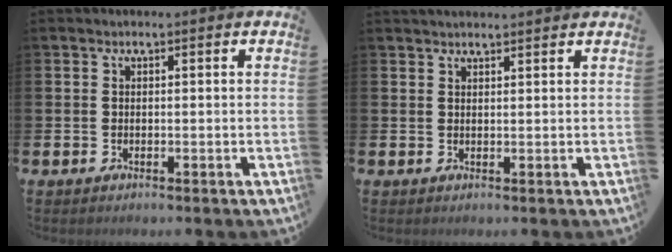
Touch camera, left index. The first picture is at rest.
{"total": 1.7, "force": [1.7, 0.1, 0.1], "torque": [0.006, -0.008, 0.029]}